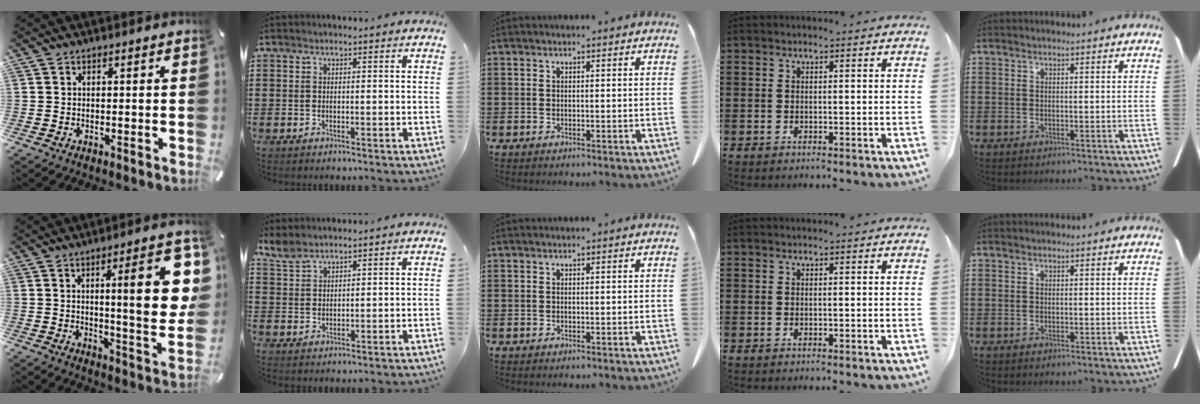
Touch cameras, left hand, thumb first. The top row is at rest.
{"thumb": {"total": 19.2, "force": [4.8, 4.1, 18.1], "torque": [-0.258, -0.019, 0.059]}, "index": {"total": 3.2, "force": [2.9, 1.0, 1.1], "torque": [-0.030, -0.004, 0.055]}}